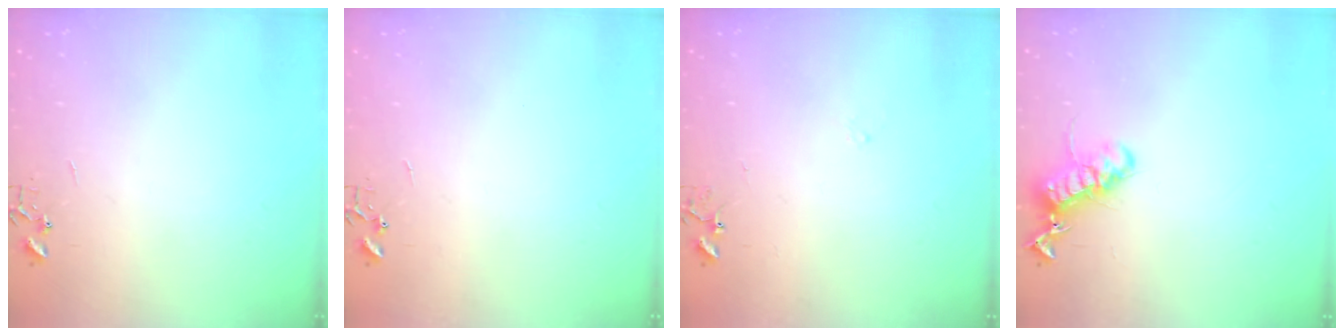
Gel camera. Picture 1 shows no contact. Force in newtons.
{"total": 0.0}
{"total": 6.8, "press": 6.8, "slide": 0.5}
{"total": 13.8, "press": 13.8, "slide": 0.7}